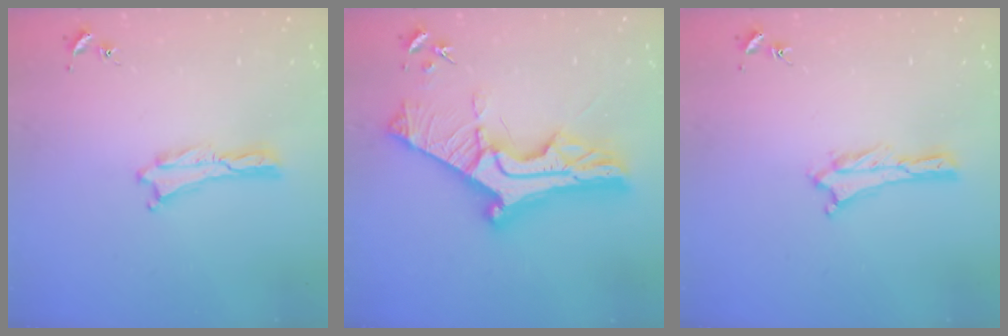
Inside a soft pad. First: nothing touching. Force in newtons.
{"total": 13.9, "press": 13.9, "slide": 1.2}
{"total": 0.0}